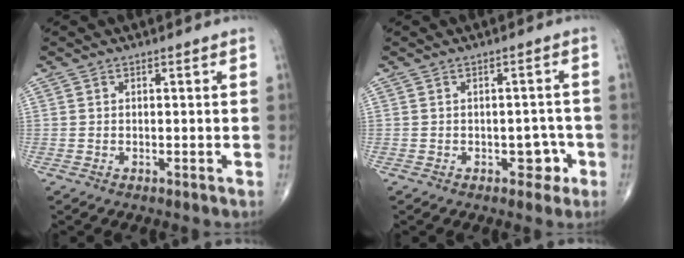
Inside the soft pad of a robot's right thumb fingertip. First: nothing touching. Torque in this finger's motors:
{"motor_torque": [2.66, 1.99, 0.22, -0.41, -0.02]}